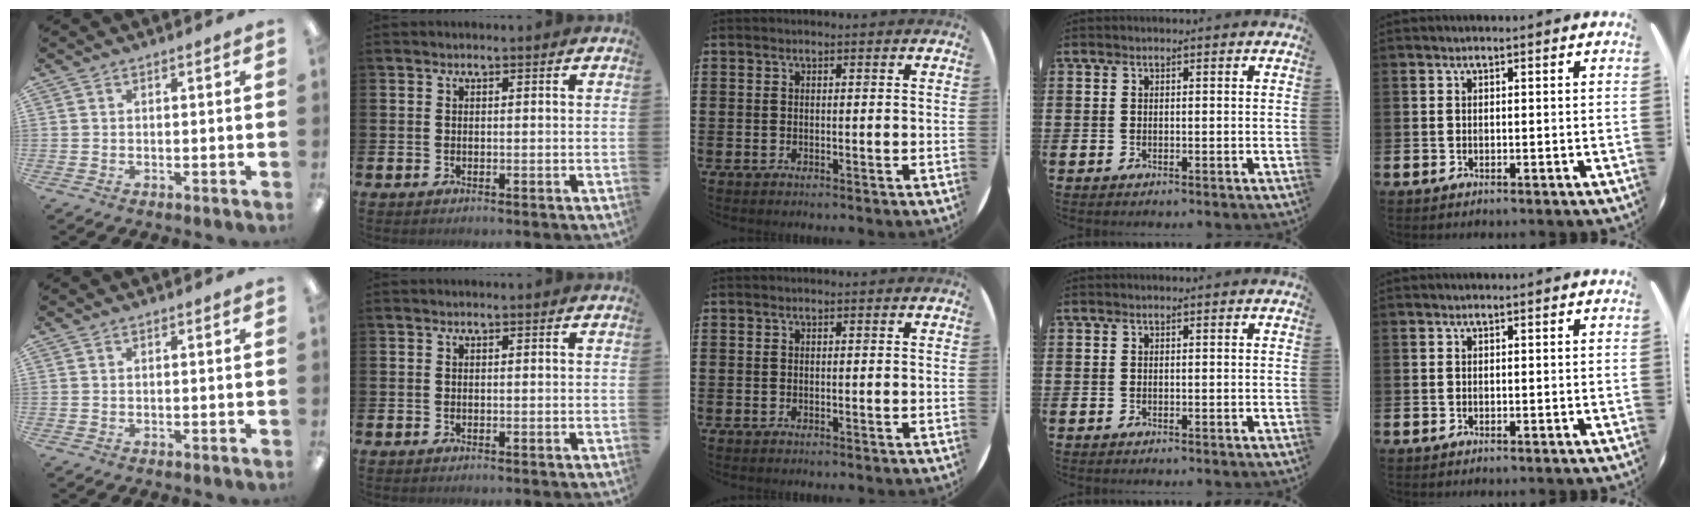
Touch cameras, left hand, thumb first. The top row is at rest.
{}